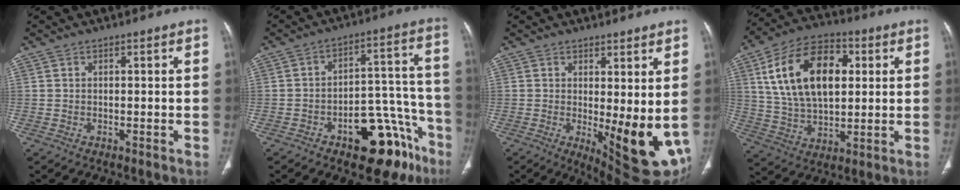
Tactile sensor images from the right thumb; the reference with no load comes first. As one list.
[{"total": 17.6, "force": [-10.0, 8.6, 11.6], "torque": [-0.083, 0.094, -0.134]}, {"total": 12.0, "force": [-0.4, 4.0, 11.3], "torque": [-0.144, -0.031, 0.008]}, {"total": 19.7, "force": [5.0, 11.7, 15.1], "torque": [-0.243, 0.006, 0.089]}]